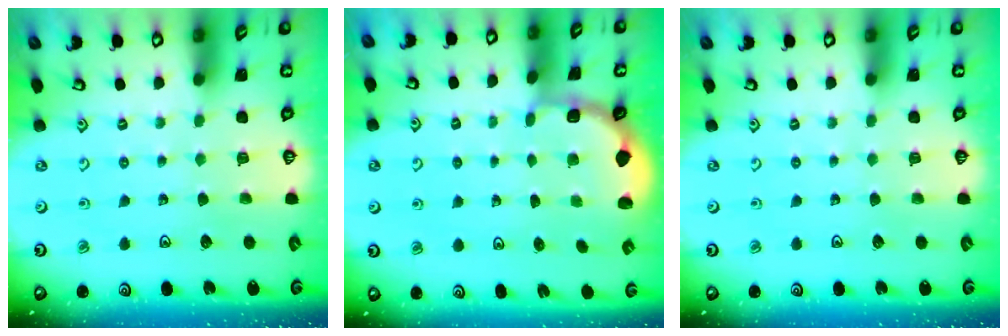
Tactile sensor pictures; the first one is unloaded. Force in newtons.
{"total": 1.9, "press": 1.7, "slide": 0.7}
{"total": 0.0}